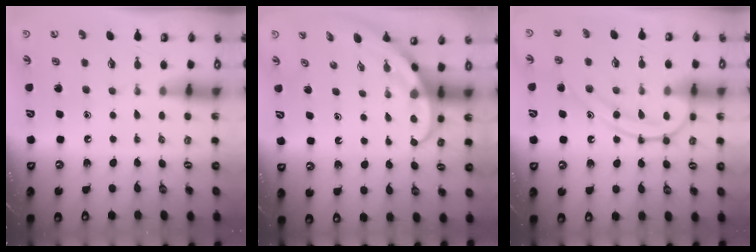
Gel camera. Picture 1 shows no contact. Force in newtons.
{"total": 3.9, "press": 3.9, "slide": 0.3}
{"total": 13.3, "press": 13.3, "slide": 1.1}